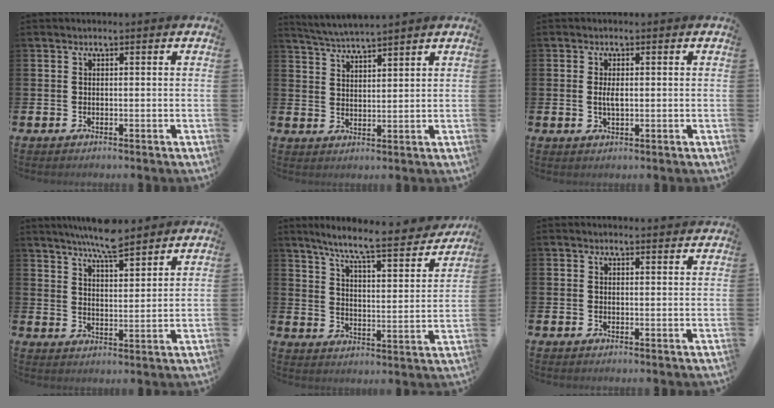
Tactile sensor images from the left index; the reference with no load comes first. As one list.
[{"total": 4.0, "force": [3.9, -0.4, 0.3], "torque": [-0.024, -0.019, 0.071]}, {"total": 2.1, "force": [0.1, 0.8, 1.9], "torque": [-0.036, 0.002, 0.000]}, {"total": 6.7, "force": [6.5, 0.3, 1.7], "torque": [-0.047, -0.032, 0.116]}, {"total": 7.9, "force": [7.0, 0.5, 3.5], "torque": [-0.091, -0.050, 0.116]}, {"total": 1.1, "force": [1.1, 0.0, 0.0], "torque": [0.007, -0.006, 0.019]}]